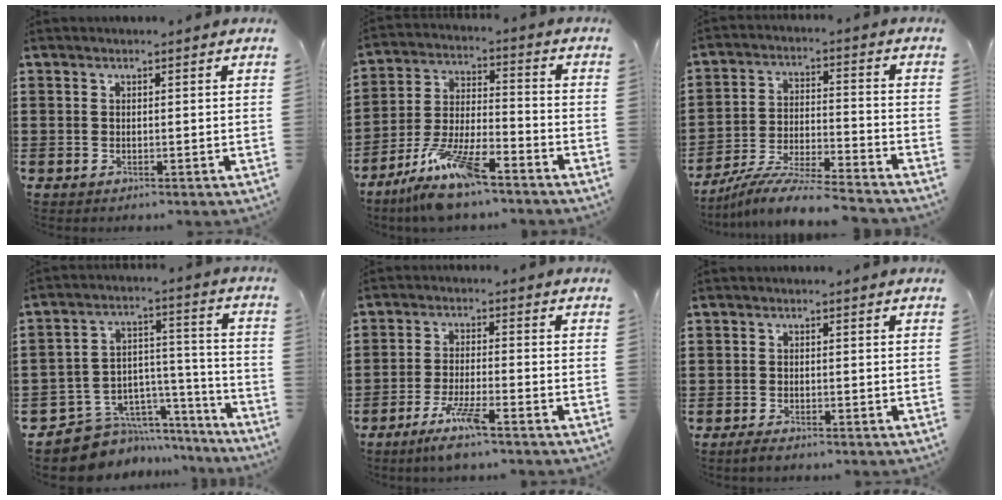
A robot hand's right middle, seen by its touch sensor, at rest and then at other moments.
{"total": 11.1, "force": [-8.4, 2.3, 6.9], "torque": [-0.144, 0.012, -0.163]}
{"total": 8.6, "force": [-8.1, -0.2, 2.9], "torque": [-0.052, 0.002, -0.158]}
{"total": 7.5, "force": [-6.3, 4.1, 0.6], "torque": [-0.018, 0.008, -0.114]}
{"total": 5.6, "force": [-3.9, 0.4, 4.1], "torque": [-0.085, -0.011, -0.071]}
{"total": 1.2, "force": [-0.9, 0.2, 0.7], "torque": [-0.015, -0.004, -0.017]}